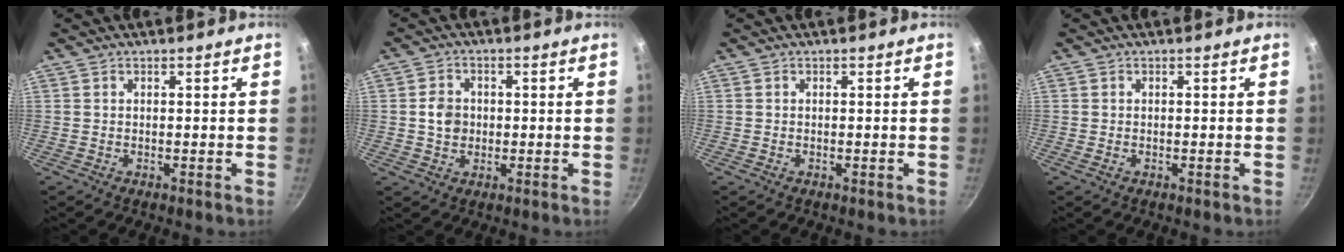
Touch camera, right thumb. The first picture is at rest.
{"total": 4.6, "force": [0.3, 3.8, 2.5], "torque": [-0.029, 0.003, 0.004]}
{"total": 0.0}
{"total": 0.6, "force": [-0.2, 0.2, 0.5], "torque": [-0.008, 0.000, -0.005]}